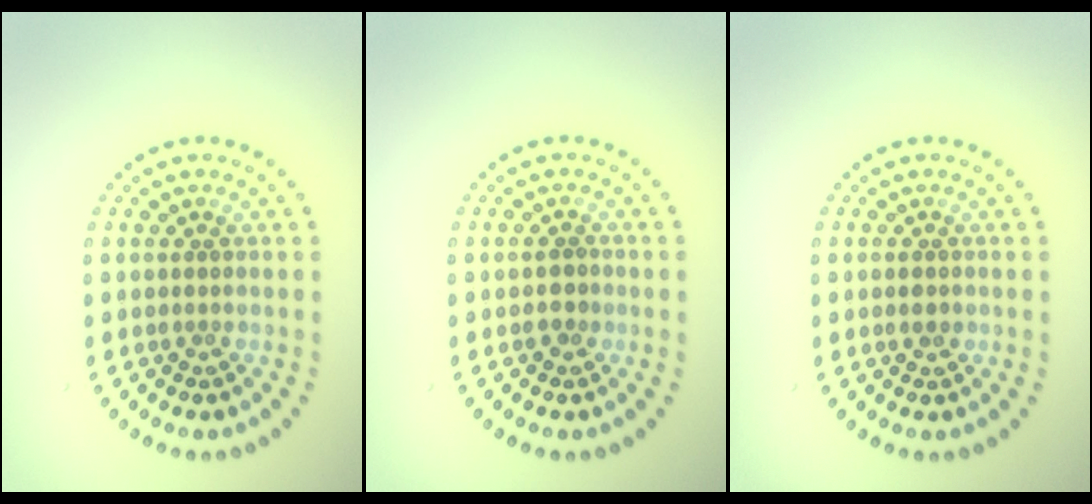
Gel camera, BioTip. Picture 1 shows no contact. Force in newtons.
{"total": 1.1, "press": 1.1, "slide": 0.4}
{"total": 1.3, "press": 1.3, "slide": 0.2}